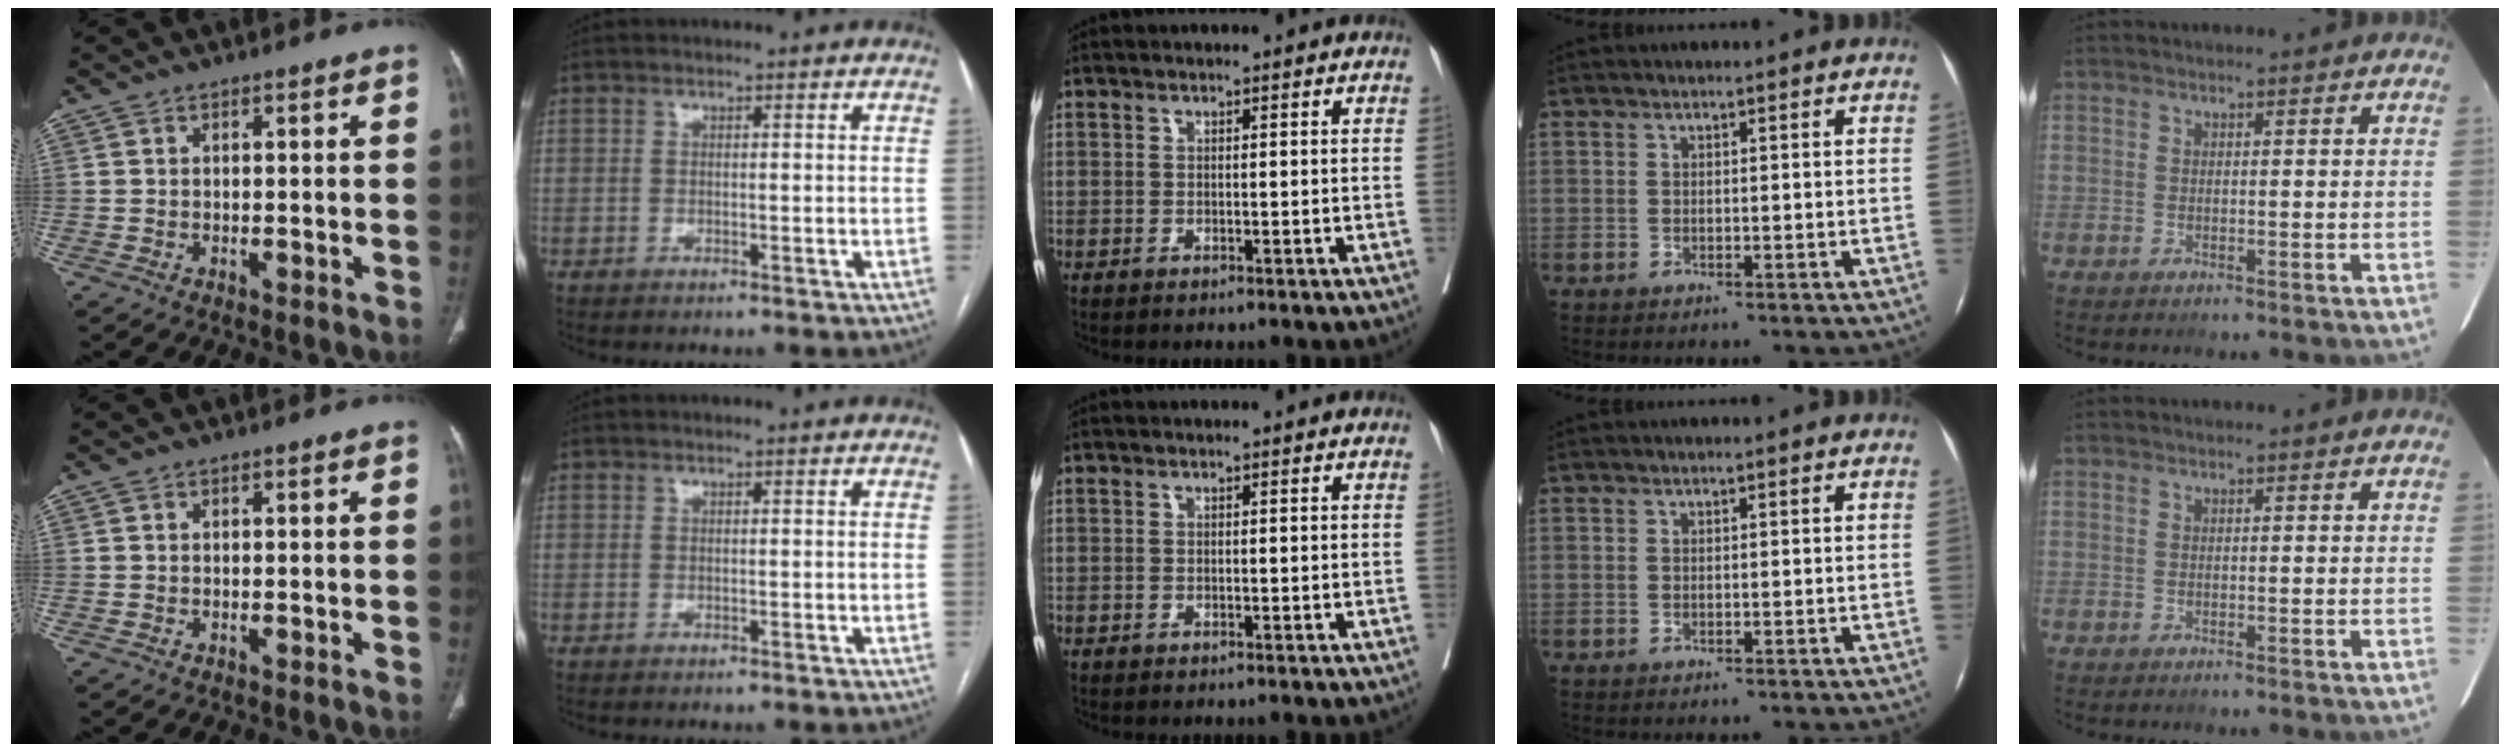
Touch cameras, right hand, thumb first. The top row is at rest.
{}